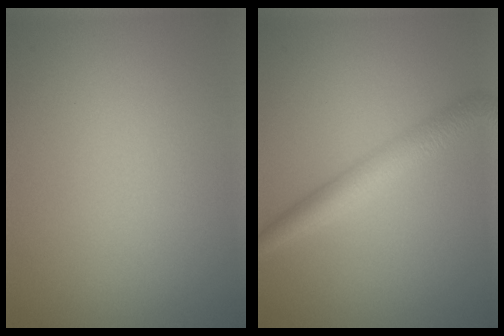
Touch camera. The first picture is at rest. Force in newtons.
{"total": 3.6, "press": 3.6, "slide": 0.1}